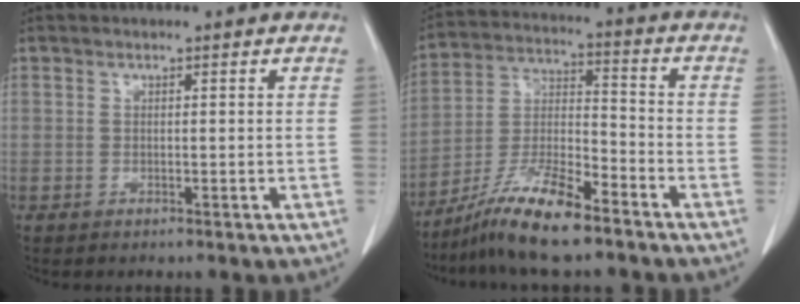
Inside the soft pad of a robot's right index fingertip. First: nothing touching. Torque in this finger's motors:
{"motor_torque": [0.03, -0.05, 0.38, 0.07]}